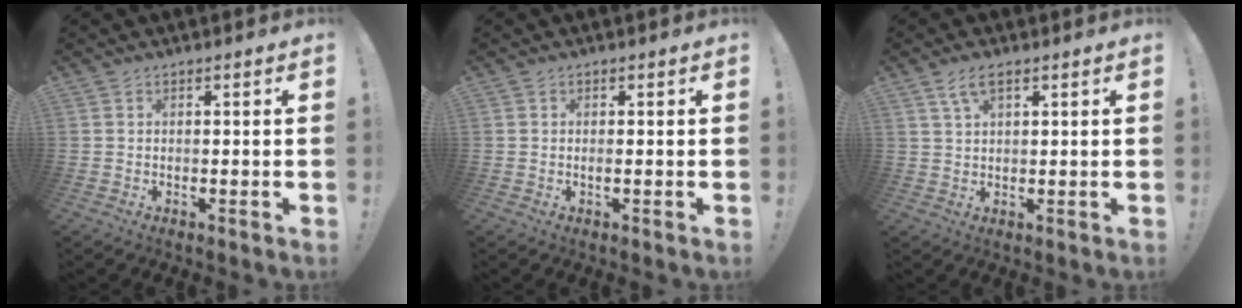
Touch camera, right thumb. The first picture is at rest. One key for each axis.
{"total": 0.9, "fx": -0.1, "fy": 0.1, "fz": 0.9, "tx": -0.011, "ty": -0.004, "tz": -0.003}
{"total": 4.8, "fx": 2.6, "fy": 1.9, "fz": 3.6, "tx": -0.072, "ty": 0.001, "tz": 0.047}